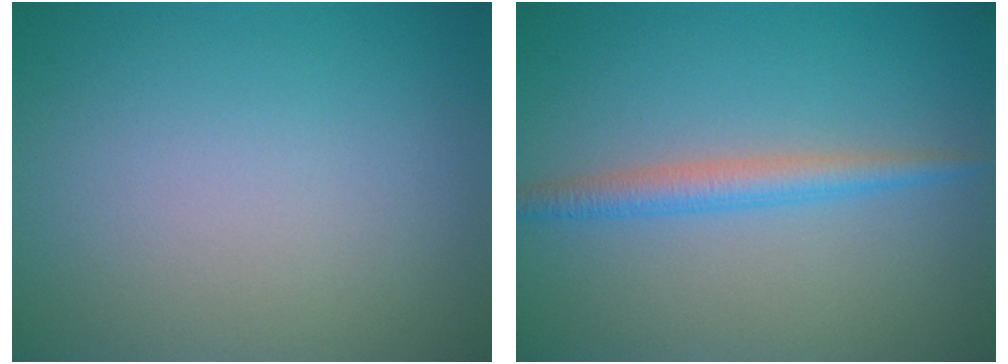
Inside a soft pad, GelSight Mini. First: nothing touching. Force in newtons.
{"total": 2.5, "press": 2.5, "slide": 0.0}